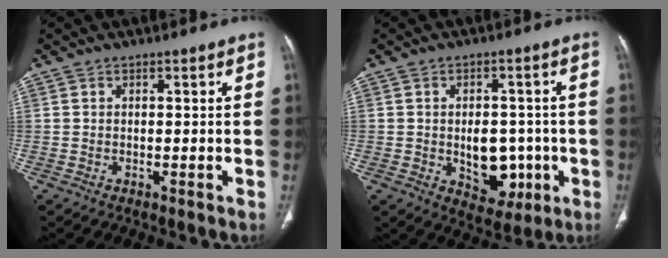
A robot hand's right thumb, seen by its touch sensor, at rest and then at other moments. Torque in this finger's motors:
{"motor_torque": [2.84, 2.17, 1.12, 0.08, 0.32]}